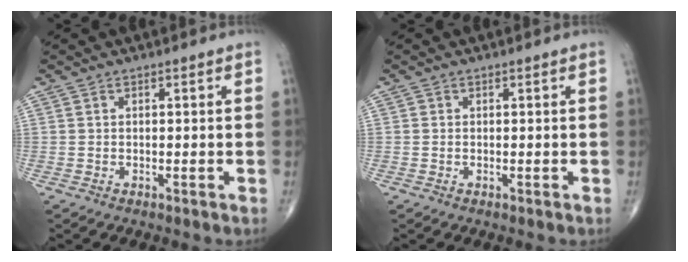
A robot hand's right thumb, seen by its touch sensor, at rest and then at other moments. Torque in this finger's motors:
{"motor_torque": [-0.23, -0.03, 0.19, 0.08, 0.00]}